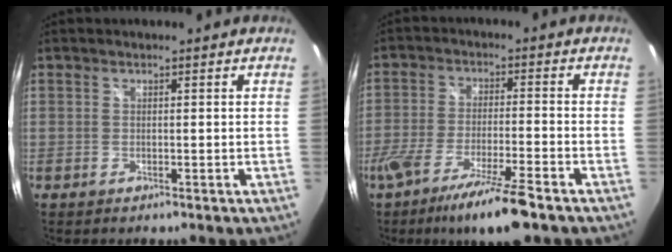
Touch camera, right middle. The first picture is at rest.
{"total": 12.3, "force": [-8.8, 0.8, 8.6], "torque": [-0.177, -0.030, -0.152]}